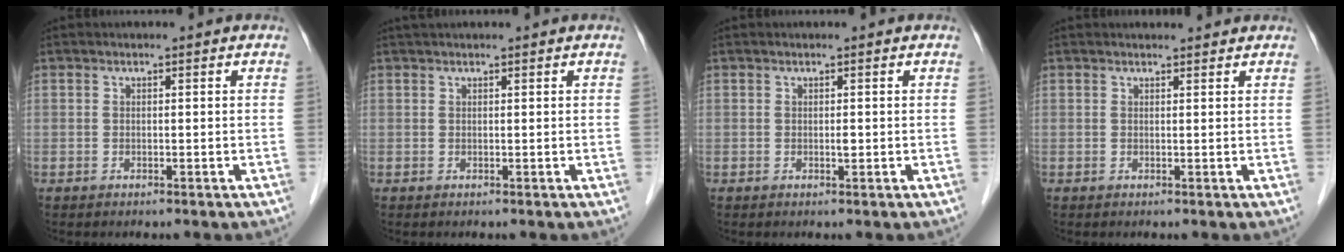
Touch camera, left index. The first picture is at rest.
{"total": 2.6, "force": [2.4, 0.0, 1.1], "torque": [-0.009, 0.029, 0.040]}
{"total": 0.6, "force": [0.2, 0.2, 0.5], "torque": [-0.011, 0.000, 0.001]}
{"total": 3.7, "force": [3.6, 0.6, 0.8], "torque": [-0.011, 0.019, 0.041]}